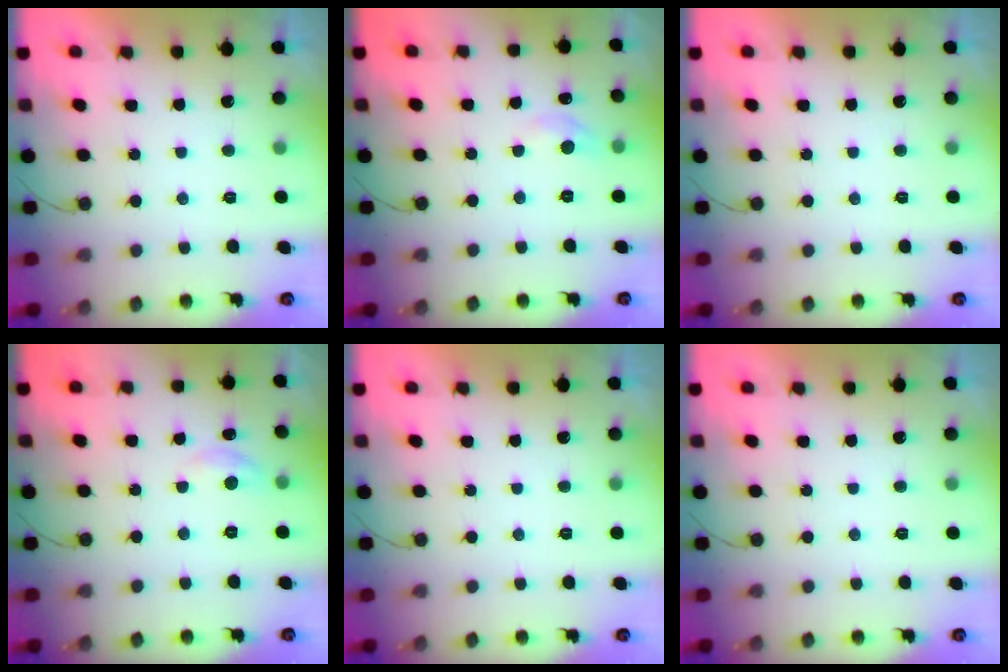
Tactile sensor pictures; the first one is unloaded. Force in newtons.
{"total": 6.3, "press": 6.3, "slide": 0.9}
{"total": 0.0}
{"total": 3.9, "press": 3.8, "slide": 0.5}
{"total": 0.0}
{"total": 0.0}